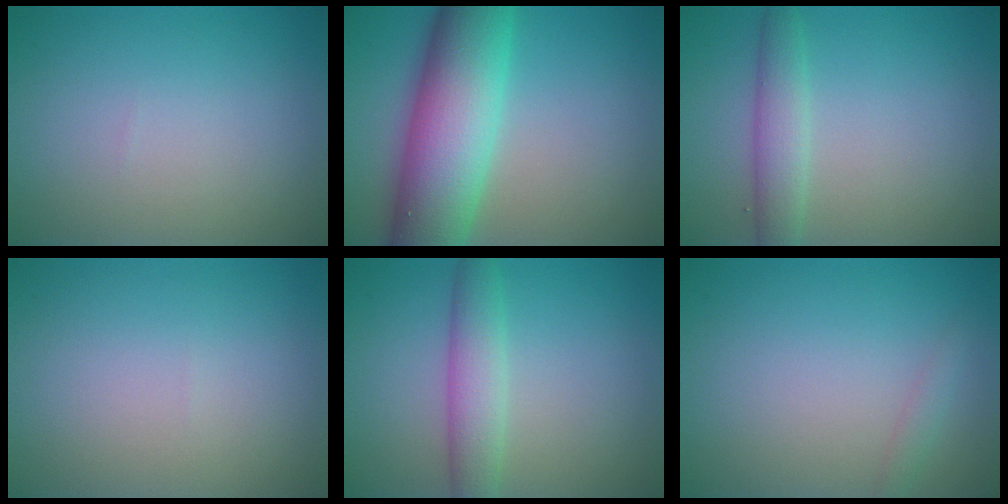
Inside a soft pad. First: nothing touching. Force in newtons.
{"total": 12.1, "press": 12.0, "slide": 0.4}
{"total": 2.8, "press": 2.8, "slide": 0.1}
{"total": 0.0}
{"total": 3.6, "press": 3.6, "slide": 0.0}
{"total": 1.0, "press": 1.0, "slide": 0.0}